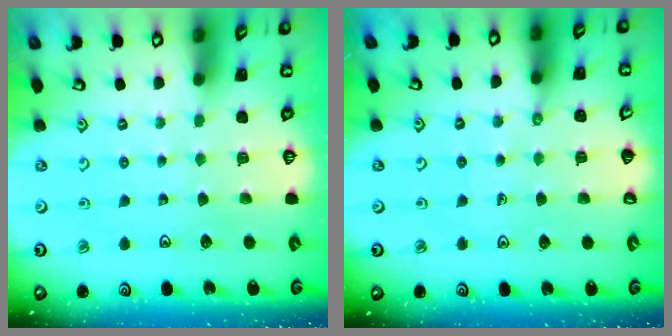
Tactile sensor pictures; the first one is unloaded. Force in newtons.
{"total": 1.5, "press": 1.5, "slide": 0.2}